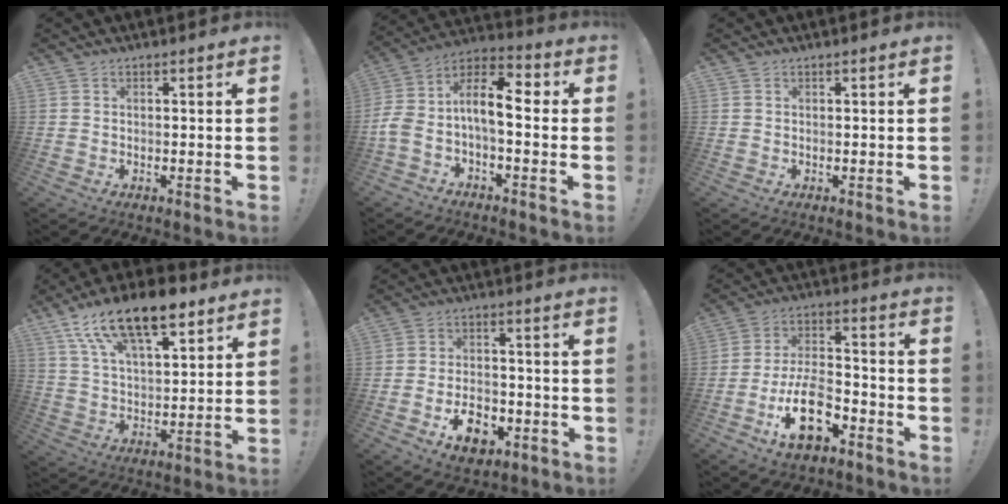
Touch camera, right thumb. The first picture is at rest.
{"total": 12.9, "force": [-0.8, 6.4, 11.2], "torque": [-0.219, 0.018, -0.012]}
{"total": 0.0}
{"total": 17.8, "force": [11.8, 7.3, 11.2], "torque": [-0.205, -0.061, 0.211]}
{"total": 10.0, "force": [-5.2, 6.5, 5.6], "torque": [-0.077, 0.038, -0.086]}
{"total": 16.5, "force": [-8.4, 8.6, 11.4], "torque": [-0.208, 0.058, -0.138]}